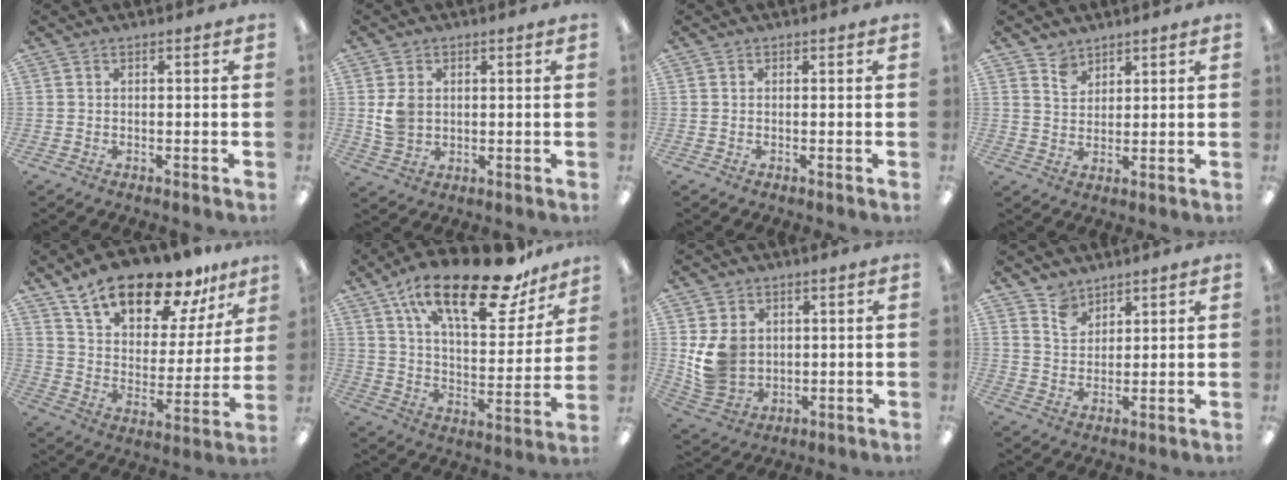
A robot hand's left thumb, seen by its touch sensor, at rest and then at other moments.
{"total": 5.5, "force": [1.1, 4.6, 2.8], "torque": [-0.042, 0.004, 0.023]}
{"total": 0.0}
{"total": 4.1, "force": [3.3, 2.4, 0.7], "torque": [-0.007, -0.016, 0.061]}
{"total": 18.0, "force": [14.4, 7.3, 8.1], "torque": [-0.141, -0.096, 0.251]}
{"total": 24.8, "force": [16.6, 9.1, 16.0], "torque": [-0.254, -0.091, 0.275]}
{"total": 9.5, "force": [2.1, 8.2, 4.3], "torque": [-0.092, 0.000, 0.047]}
{"total": 5.5, "force": [4.3, 3.3, 1.2], "torque": [-0.022, -0.017, 0.081]}